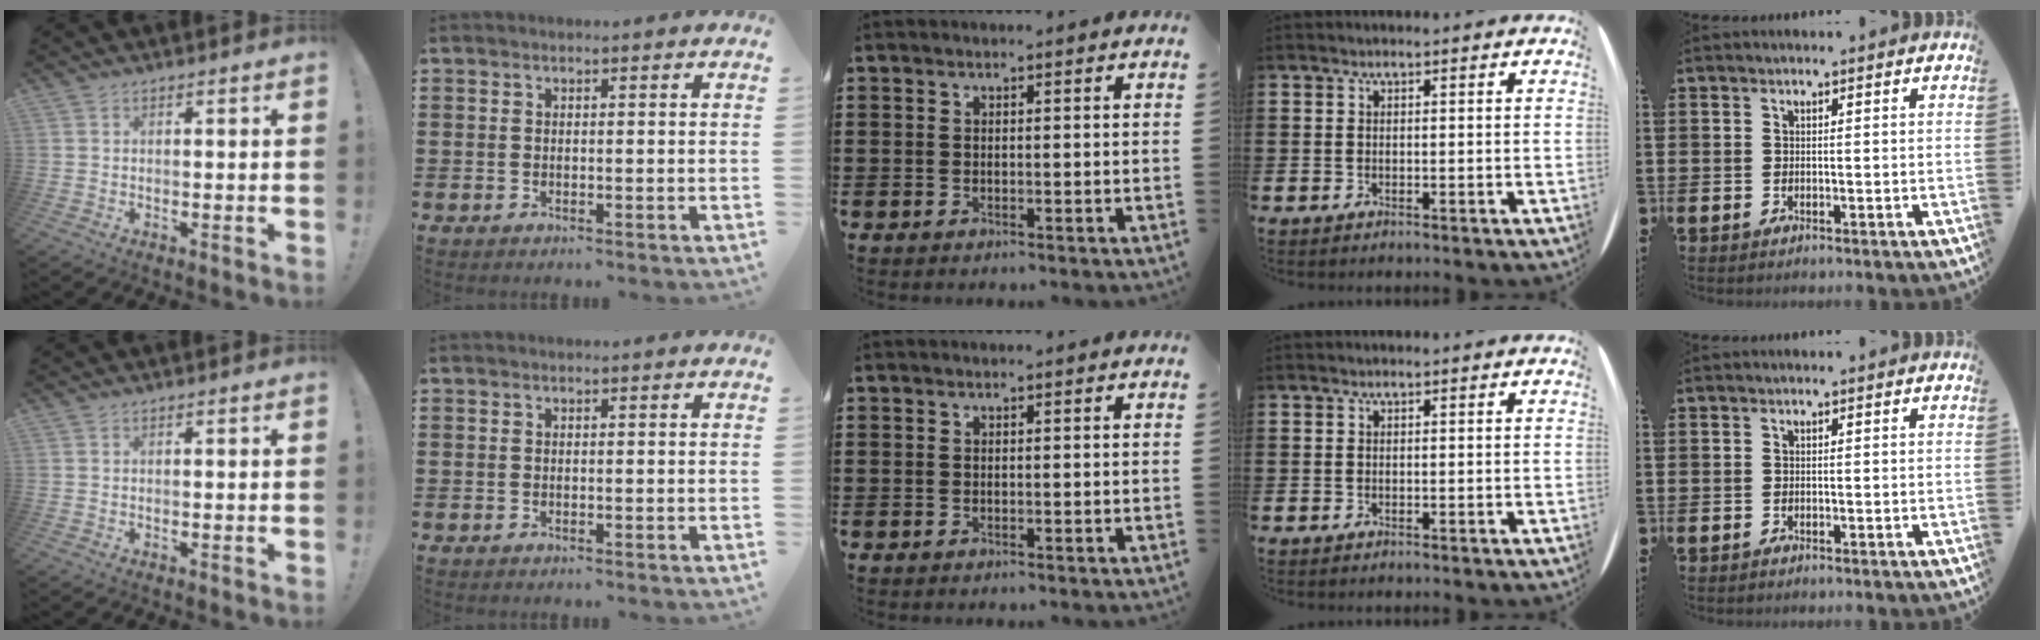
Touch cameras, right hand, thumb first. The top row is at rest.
{}